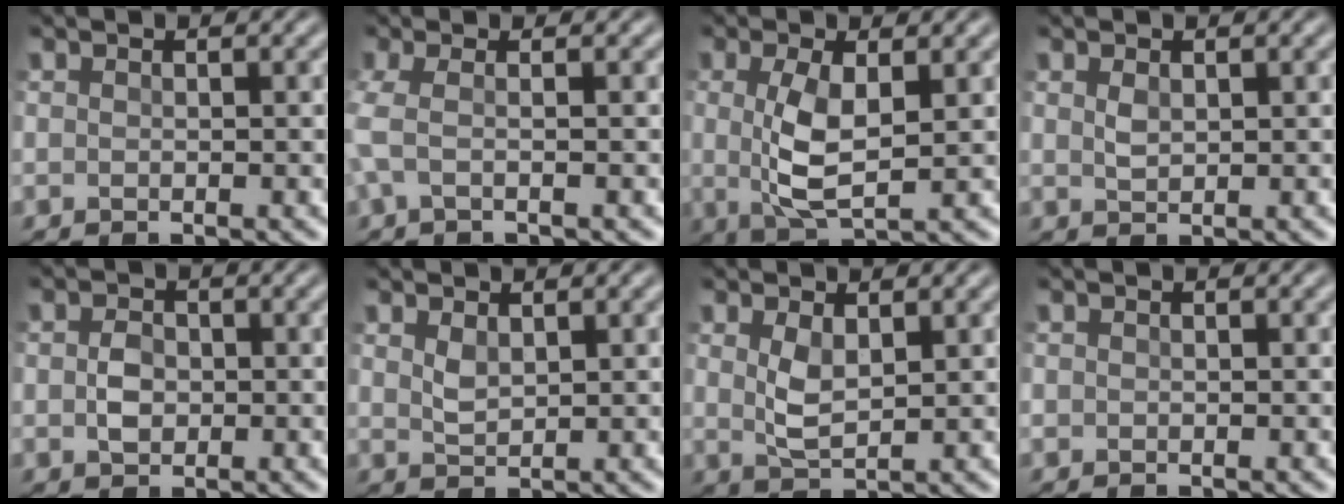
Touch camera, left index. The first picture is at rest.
{"total": 2.5, "force": [-0.7, 0.8, 2.2], "torque": [-0.064, 0.001, -0.019]}
{"total": 4.3, "force": [0.3, 1.4, 4.0], "torque": [-0.088, 0.000, 0.009]}
{"total": 1.0, "force": [0.3, 0.6, 0.8], "torque": [-0.017, -0.001, 0.007]}
{"total": 2.2, "force": [-0.3, 1.6, 1.4], "torque": [-0.030, -0.001, -0.010]}
{"total": 1.2, "force": [0.5, 0.6, 0.9], "torque": [-0.021, -0.002, 0.014]}
{"total": 2.4, "force": [0.5, 1.1, 2.1], "torque": [-0.051, -0.002, 0.016]}
{"total": 0.0}